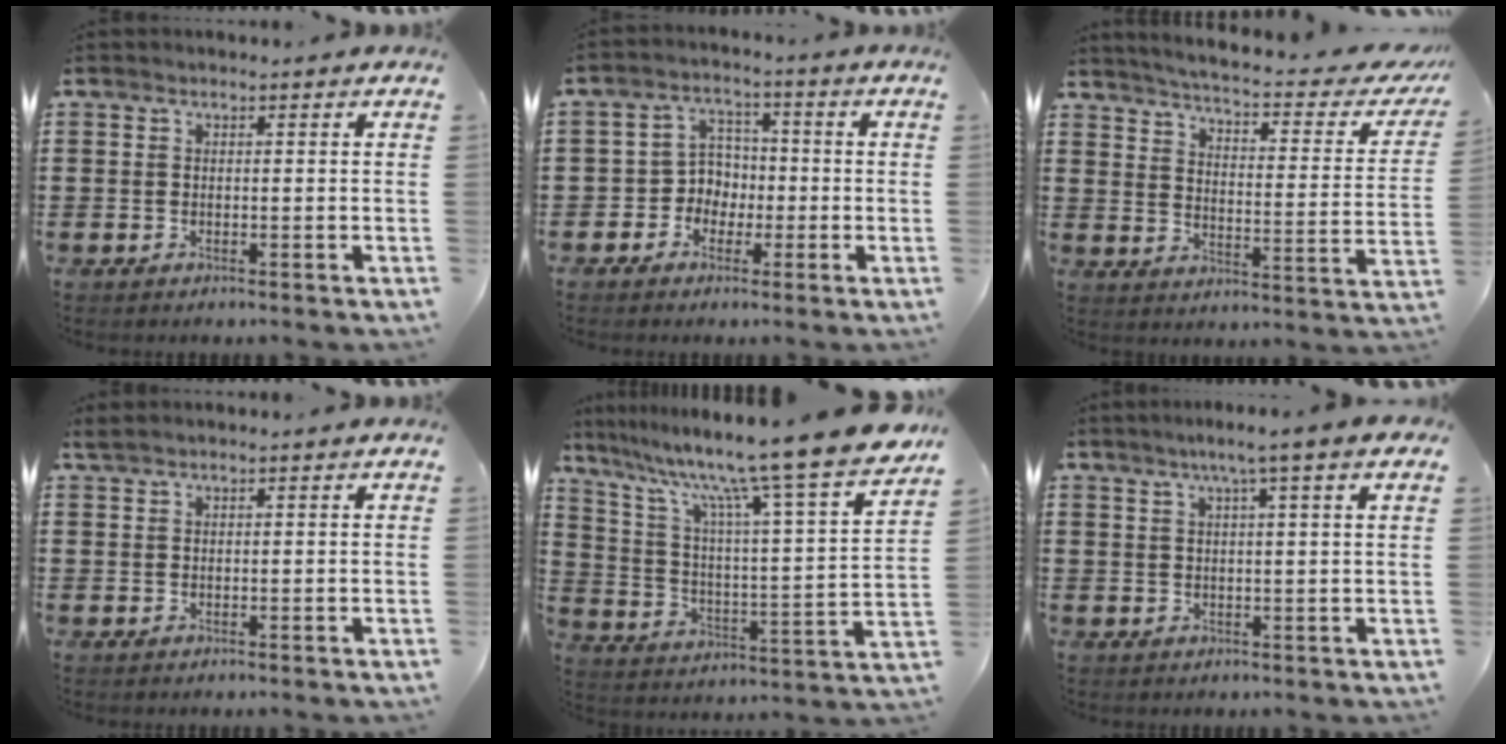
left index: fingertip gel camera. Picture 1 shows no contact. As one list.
[{"total": 4.7, "force": [-1.7, 4.2, 1.2], "torque": [-0.039, 0.013, -0.038]}, {"total": 4.0, "force": [3.3, -0.5, 2.3], "torque": [-0.063, -0.032, 0.046]}, {"total": 0.8, "force": [0.5, 0.0, 0.6], "torque": [-0.012, -0.001, 0.011]}, {"total": 12.8, "force": [10.6, -0.8, 7.1], "torque": [-0.158, -0.086, 0.163]}, {"total": 3.7, "force": [2.0, -0.7, 3.0], "torque": [-0.063, 0.000, 0.031]}]